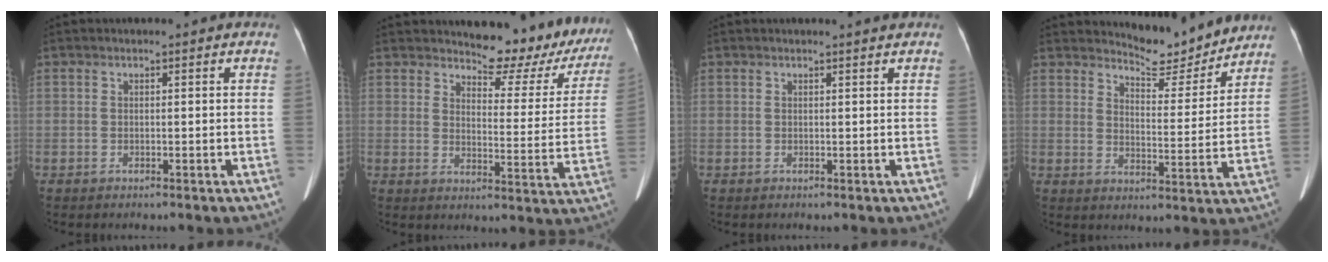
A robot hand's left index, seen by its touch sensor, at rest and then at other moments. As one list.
[{"total": 14.3, "force": [13.0, 4.2, 4.1], "torque": [-0.032, -0.038, 0.138]}, {"total": 1.1, "force": [1.0, -0.3, 0.3], "torque": [-0.013, -0.006, 0.015]}, {"total": 8.9, "force": [8.7, 1.3, 1.1], "torque": [-0.020, -0.016, 0.122]}]